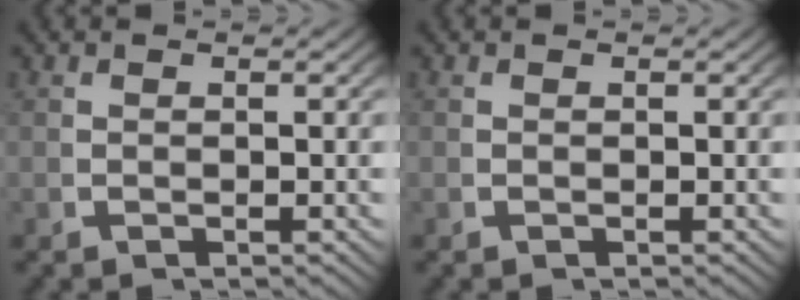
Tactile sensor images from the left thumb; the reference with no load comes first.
{"total": 0.0}